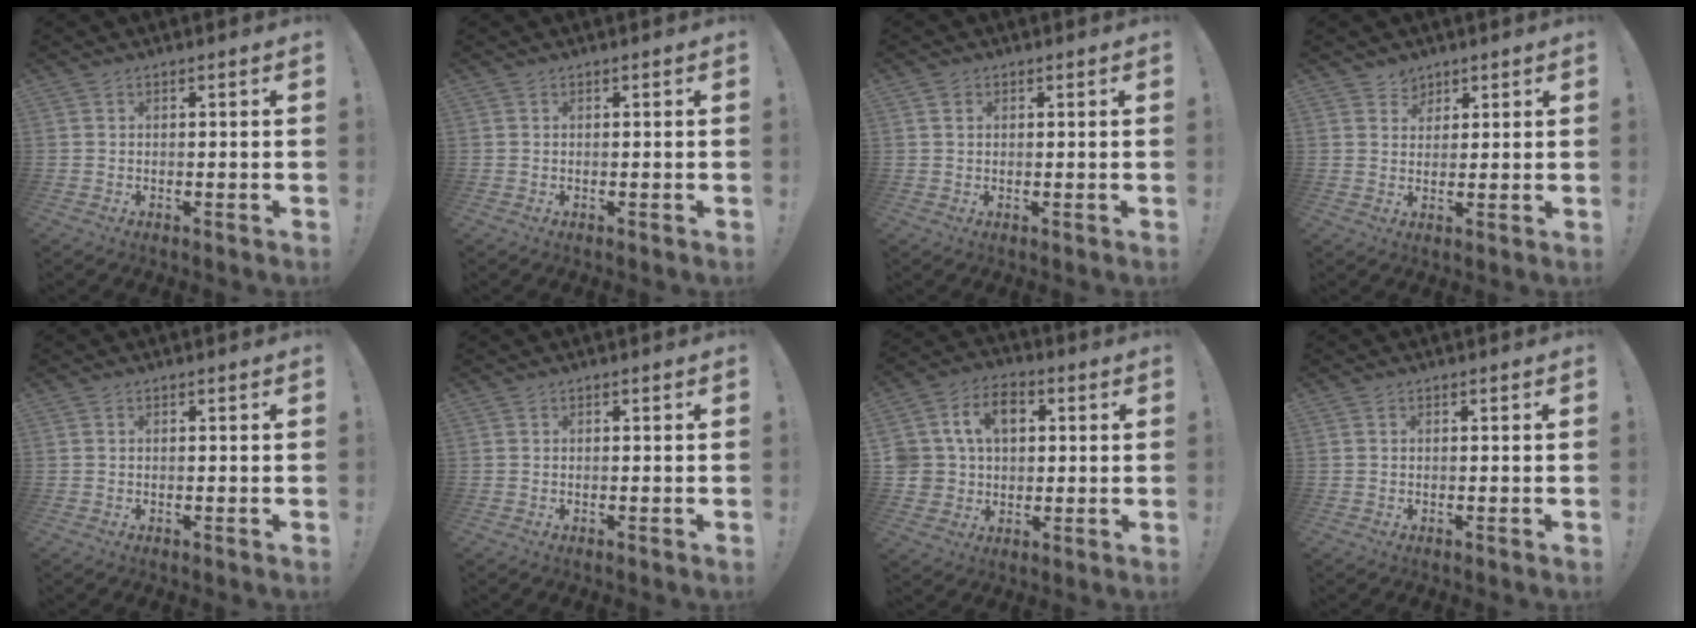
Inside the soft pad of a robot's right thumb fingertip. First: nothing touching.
{"total": 0.0}
{"total": 1.5, "force": [0.6, 1.3, 0.4], "torque": [-0.004, 0.002, 0.009]}
{"total": 3.5, "force": [2.4, 2.5, -0.3], "torque": [0.011, -0.018, 0.045]}
{"total": 0.0}
{"total": 0.0}
{"total": 13.5, "force": [4.0, 10.8, 7.1], "torque": [-0.129, 0.001, 0.078]}
{"total": 0.0}